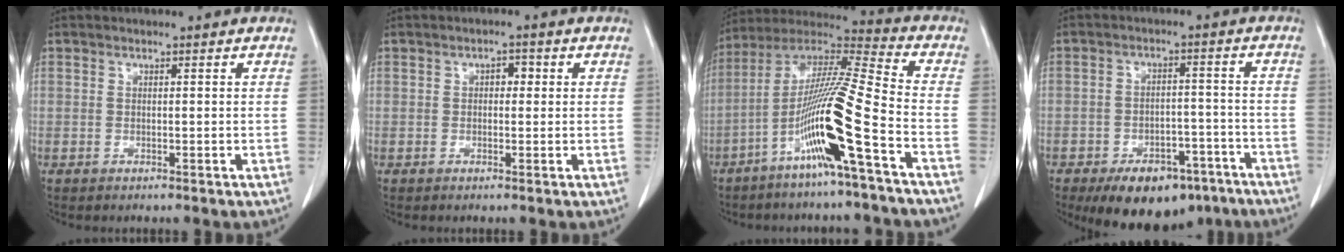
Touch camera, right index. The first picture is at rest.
{"total": 1.8, "force": [0.3, 1.1, 1.4], "torque": [-0.017, 0.009, 0.002]}
{"total": 15.8, "force": [-6.5, -1.2, 14.3], "torque": [-0.278, -0.006, -0.128]}
{"total": 12.9, "force": [-9.0, 6.7, 6.4], "torque": [-0.083, 0.014, -0.131]}